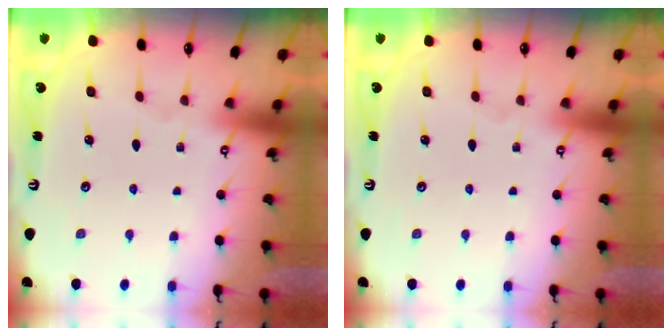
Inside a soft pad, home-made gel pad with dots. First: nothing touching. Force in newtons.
{"total": 0.0}